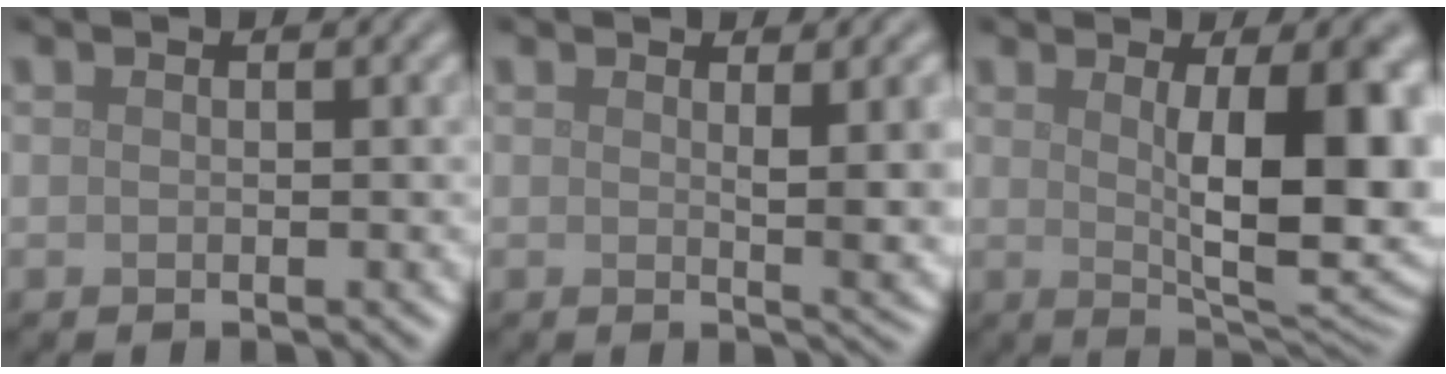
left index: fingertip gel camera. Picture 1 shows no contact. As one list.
[{"total": 4.8, "force": [1.0, 1.2, 4.5], "torque": [-0.051, -0.002, 0.016]}, {"total": 10.6, "force": [1.2, 3.2, 10.0], "torque": [-0.131, -0.007, 0.025]}]